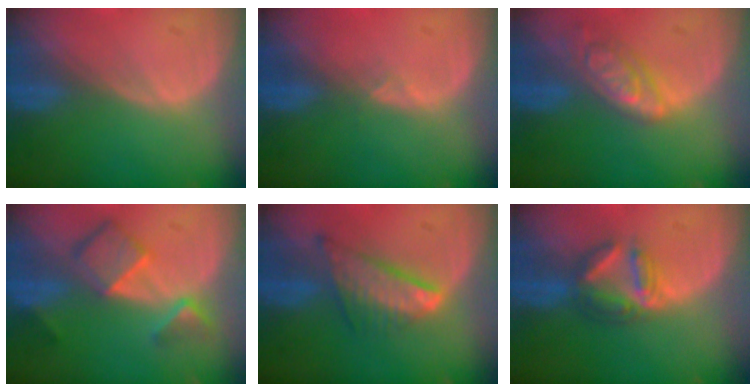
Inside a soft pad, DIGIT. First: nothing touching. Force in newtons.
{"total": 0.9, "press": 0.9, "slide": 0.3}
{"total": 6.5, "press": 5.7, "slide": 3.0}
{"total": 7.4, "press": 6.4, "slide": 3.7}
{"total": 7.6, "press": 6.6, "slide": 3.7}
{"total": 5.9, "press": 5.4, "slide": 2.5}